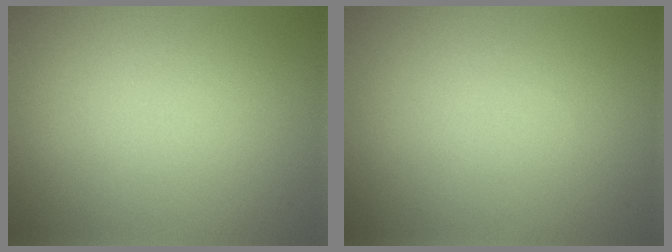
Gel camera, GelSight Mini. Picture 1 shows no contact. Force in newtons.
{"total": 0.0}